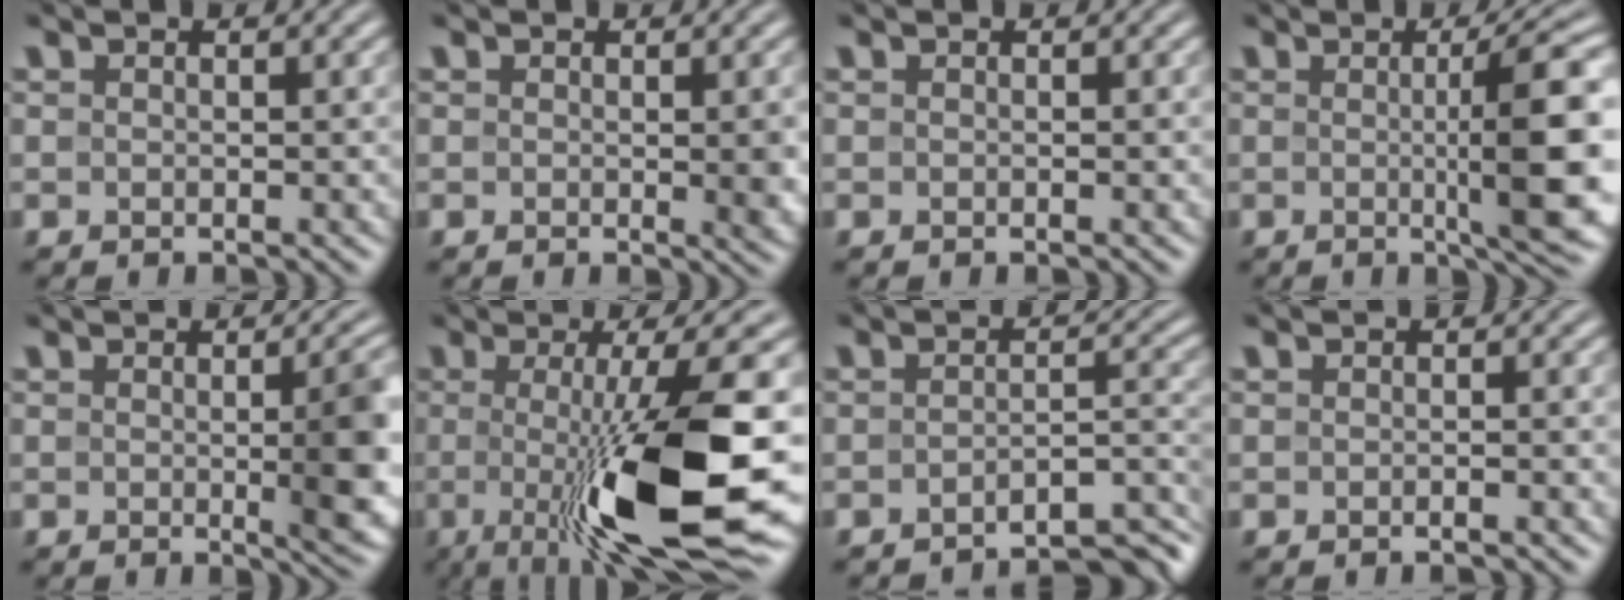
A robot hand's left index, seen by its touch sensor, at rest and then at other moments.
{"total": 1.5, "force": [0.1, 0.2, 1.4], "torque": [-0.016, -0.005, 0.000]}
{"total": 0.0}
{"total": 8.6, "force": [0.0, 1.5, 8.5], "torque": [-0.112, 0.001, 0.002]}
{"total": 6.5, "force": [-0.2, 1.8, 6.2], "torque": [-0.064, -0.007, 0.002]}
{"total": 12.7, "force": [-1.7, 2.7, 12.3], "torque": [-0.177, -0.019, -0.026]}
{"total": 5.5, "force": [-4.8, 0.8, 2.4], "torque": [-0.024, 0.008, -0.067]}
{"total": 0.7, "force": [-0.6, 0.1, 0.4], "torque": [-0.004, 0.002, -0.009]}